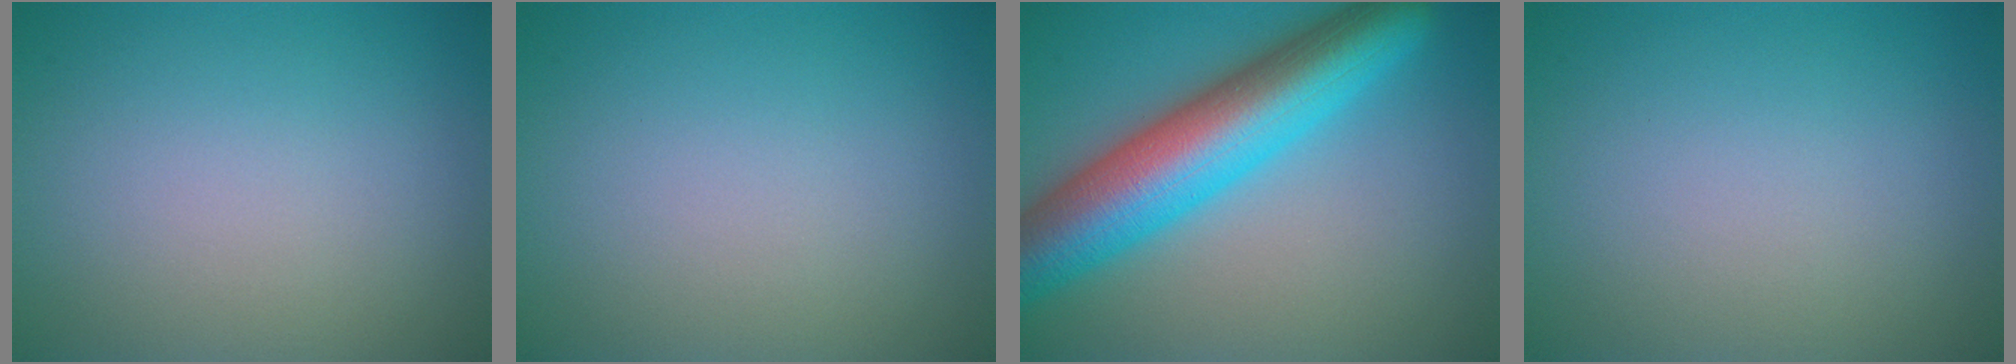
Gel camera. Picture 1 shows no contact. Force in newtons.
{"total": 0.0}
{"total": 10.7, "press": 10.7, "slide": 0.1}
{"total": 0.0}